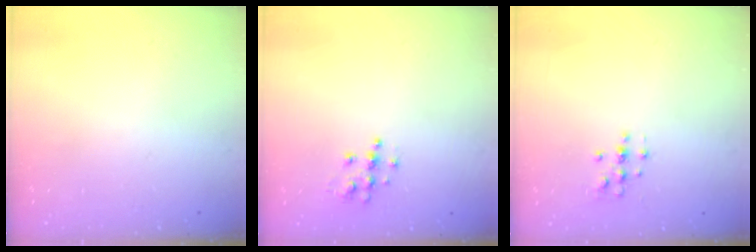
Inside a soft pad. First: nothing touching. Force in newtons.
{"total": 7.4, "press": 7.4, "slide": 0.2}
{"total": 2.0, "press": 2.0, "slide": 0.2}